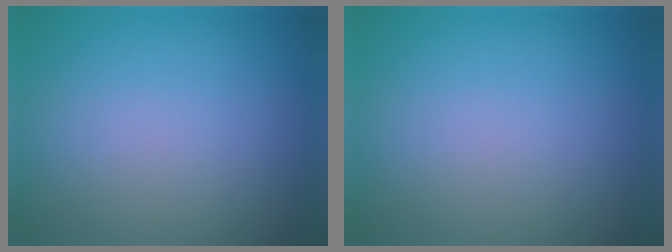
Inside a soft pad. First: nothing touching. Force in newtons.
{"total": 0.0}